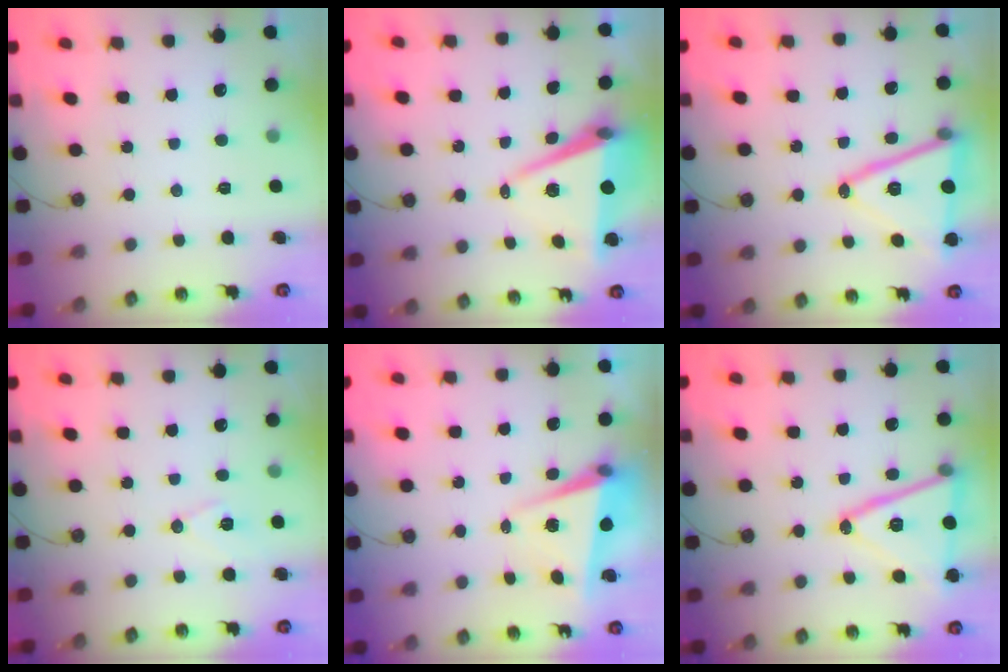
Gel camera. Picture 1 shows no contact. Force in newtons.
{"total": 9.3, "press": 8.4, "slide": 4.1}
{"total": 18.6, "press": 18.3, "slide": 3.4}
{"total": 8.6, "press": 7.7, "slide": 3.8}
{"total": 5.3, "press": 5.1, "slide": 1.4}
{"total": 19.4, "press": 19.1, "slide": 3.4}